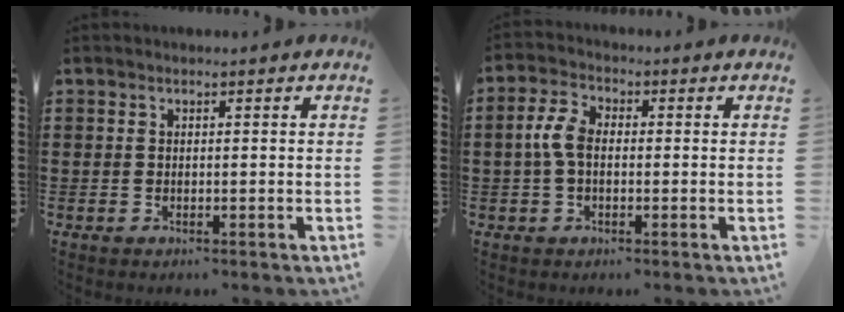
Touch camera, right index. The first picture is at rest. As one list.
[{"total": 4.9, "force": [-0.3, 2.9, 3.9], "torque": [-0.106, -0.002, -0.014]}]